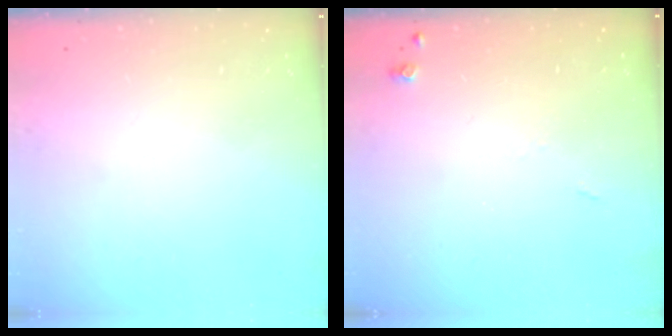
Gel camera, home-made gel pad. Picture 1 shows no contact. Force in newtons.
{"total": 4.4, "press": 4.4, "slide": 0.7}